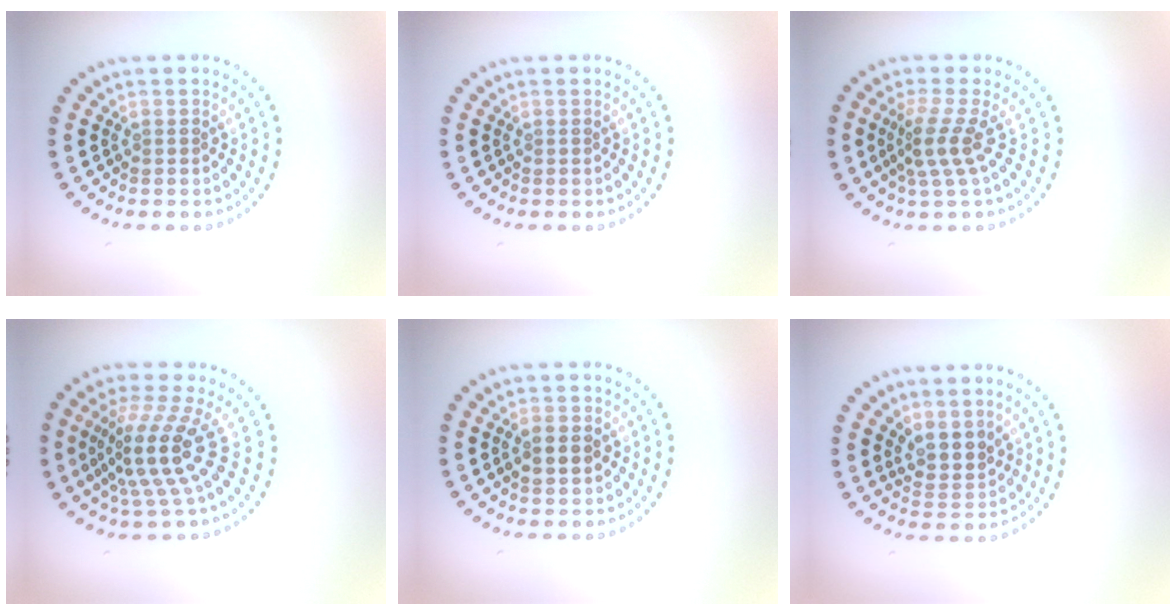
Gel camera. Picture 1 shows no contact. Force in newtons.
{"total": 0.0}
{"total": 2.7, "press": 1.9, "slide": 1.9}
{"total": 5.1, "press": 3.6, "slide": 3.6}
{"total": 3.1, "press": 3.1, "slide": 0.0}
{"total": 2.5, "press": 1.9, "slide": 1.5}